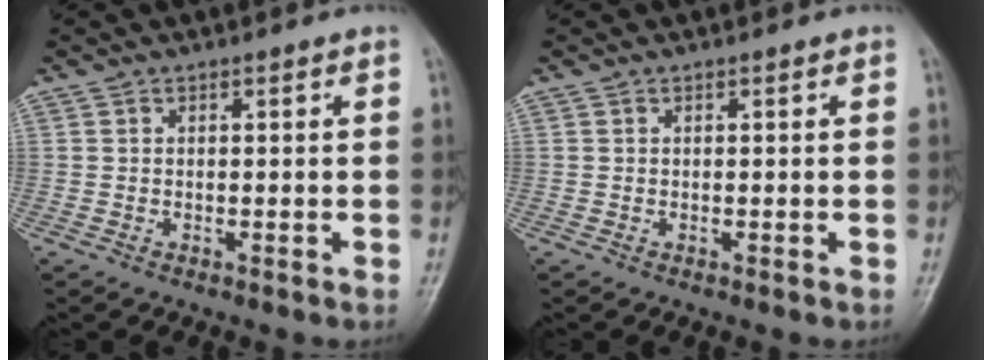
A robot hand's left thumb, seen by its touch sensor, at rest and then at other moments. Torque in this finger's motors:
{"motor_torque": [-0.01, 0.02, -0.08, -0.03, 0.00]}